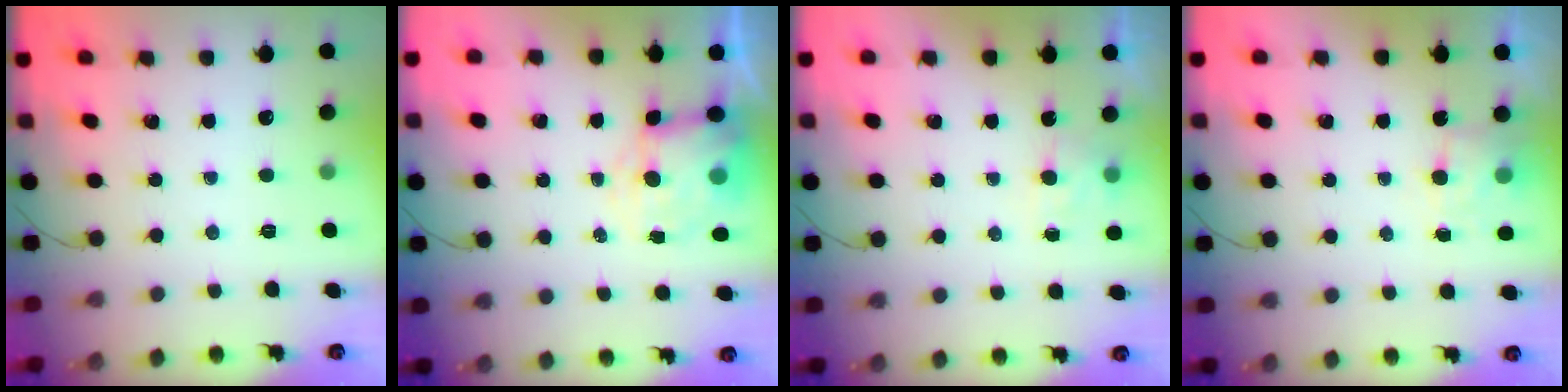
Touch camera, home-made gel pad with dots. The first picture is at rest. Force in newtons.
{"total": 8.3, "press": 8.0, "slide": 1.9}
{"total": 5.0, "press": 4.7, "slide": 1.5}
{"total": 6.1, "press": 5.9, "slide": 1.4}